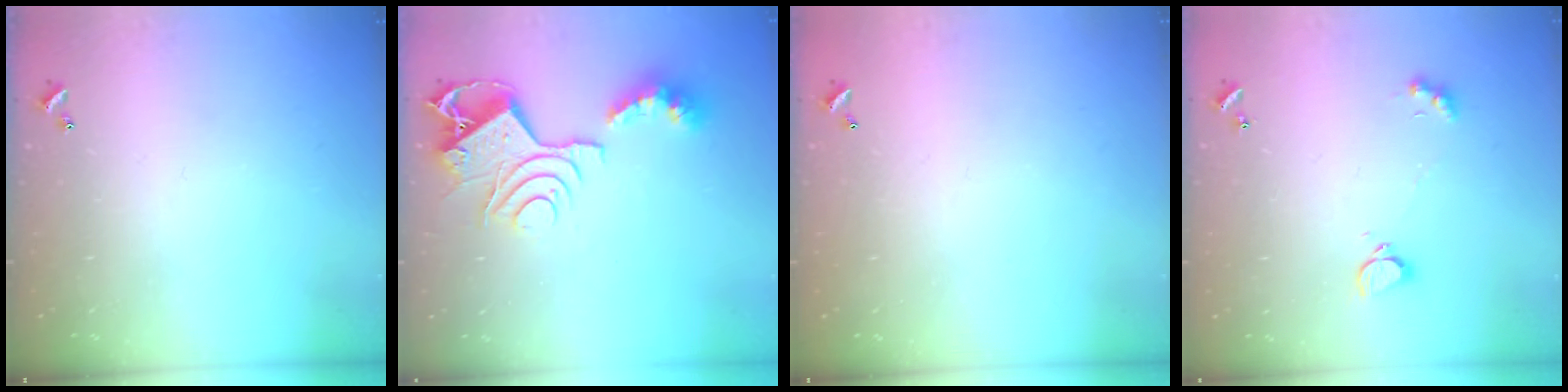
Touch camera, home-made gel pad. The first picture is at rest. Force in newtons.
{"total": 13.0, "press": 12.9, "slide": 1.4}
{"total": 2.8, "press": 2.8, "slide": 0.1}
{"total": 2.6, "press": 2.5, "slide": 0.6}